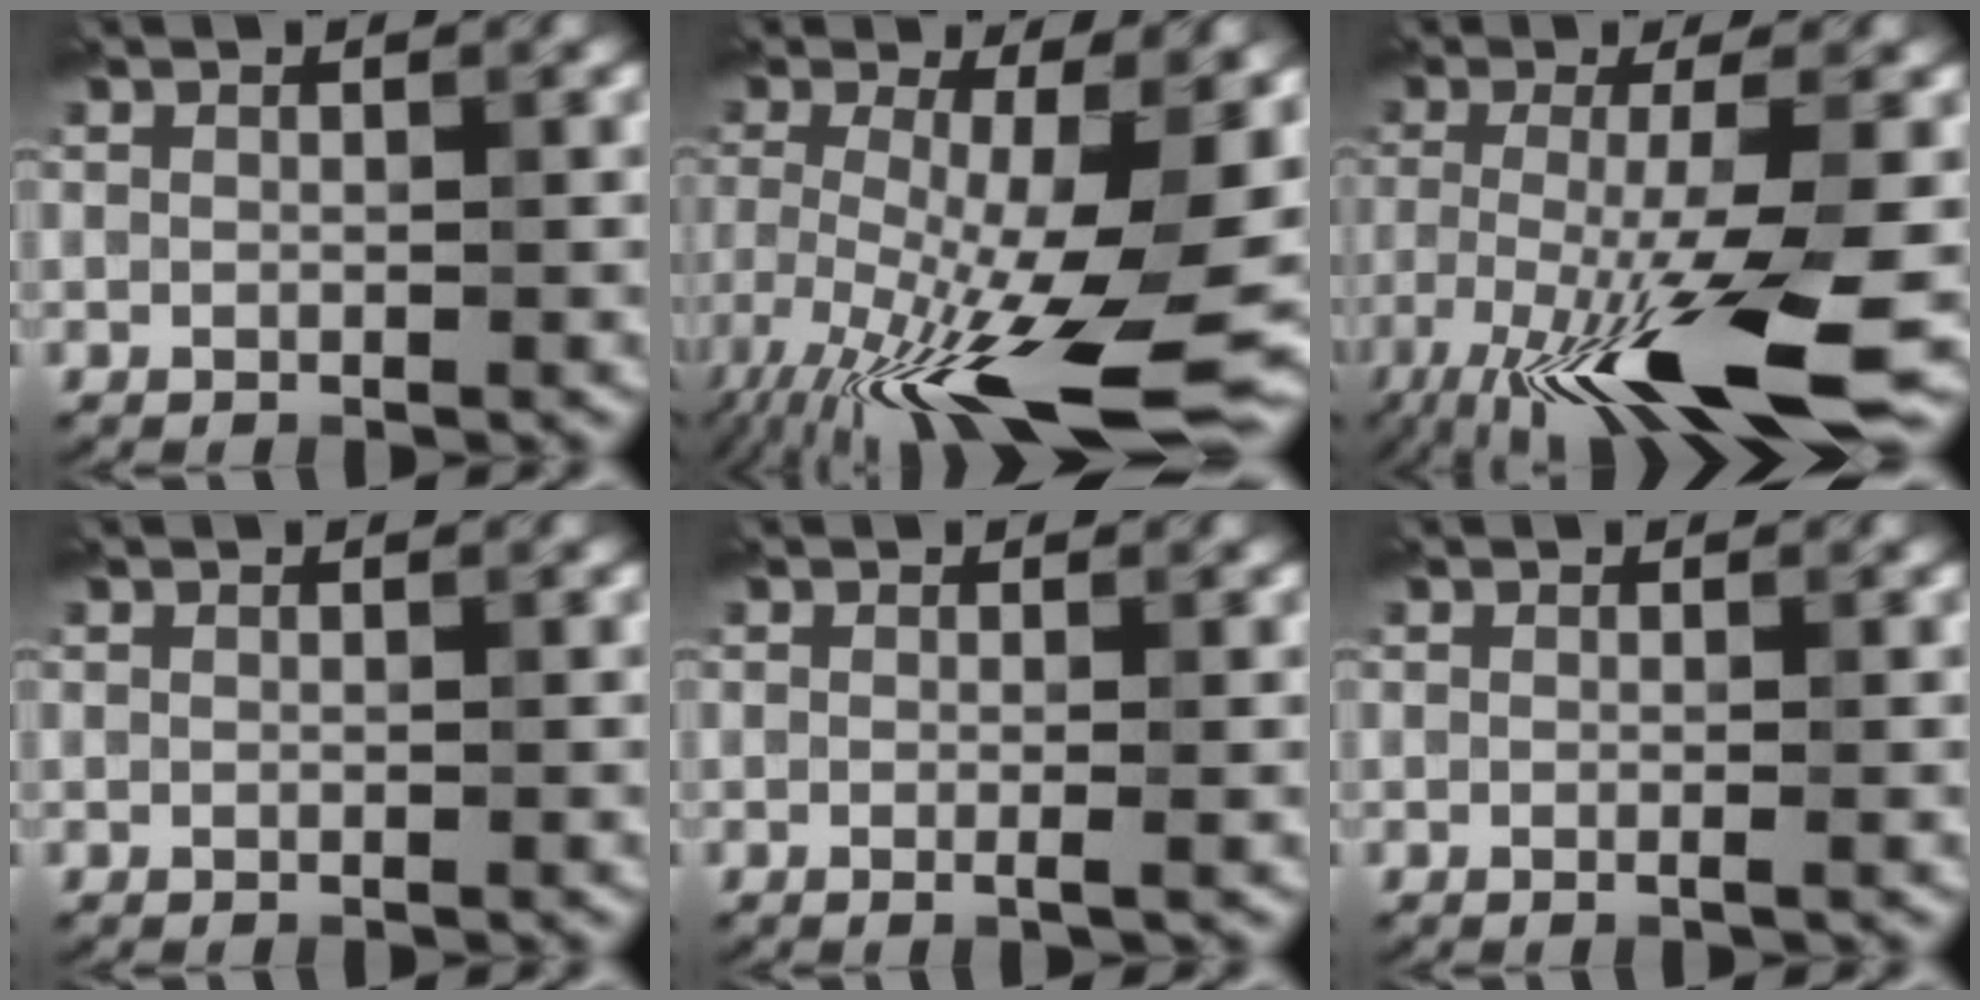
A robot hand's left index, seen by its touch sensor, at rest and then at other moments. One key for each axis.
{"total": 16.0, "fx": -5.3, "fy": 4.4, "fz": 14.4, "tx": -0.249, "ty": -0.024, "tz": -0.091}
{"total": 11.2, "fx": -5.4, "fy": 1.8, "fz": 9.7, "tx": -0.167, "ty": -0.017, "tz": -0.101}
{"total": 0.0}
{"total": 1.2, "fx": -0.1, "fy": 0.3, "fz": 1.1, "tx": -0.016, "ty": -0.007, "tz": -0.009}
{"total": 0.5, "fx": -0.1, "fy": 0.1, "fz": 0.5, "tx": -0.010, "ty": -0.008, "tz": -0.005}